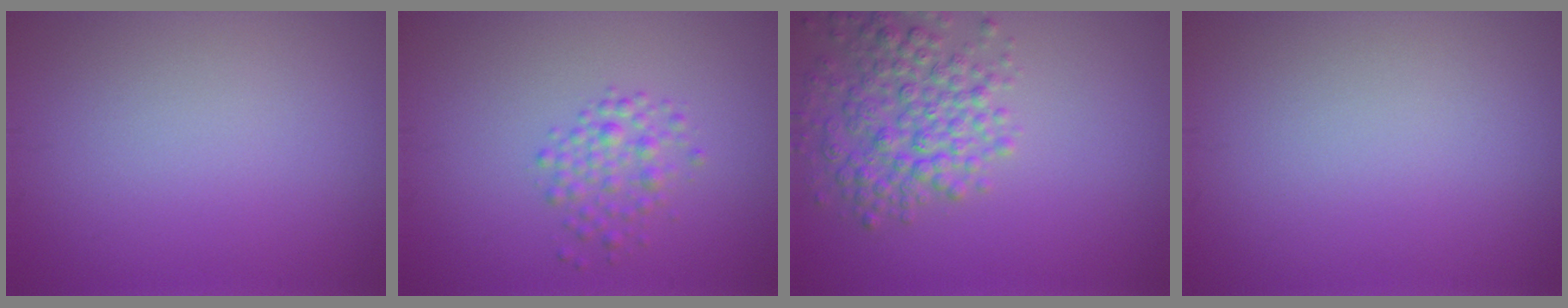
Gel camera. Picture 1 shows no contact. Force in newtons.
{"total": 2.2, "press": 2.2, "slide": 0.1}
{"total": 5.0, "press": 5.0, "slide": 0.2}
{"total": 0.0}